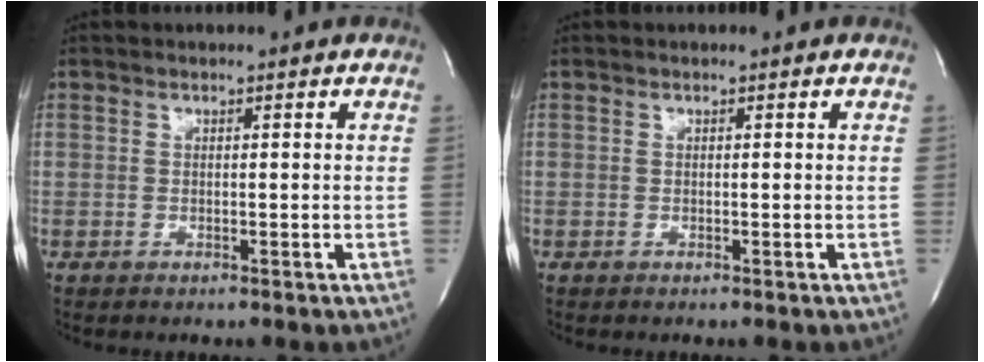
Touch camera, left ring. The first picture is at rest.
{"total": 0.0}